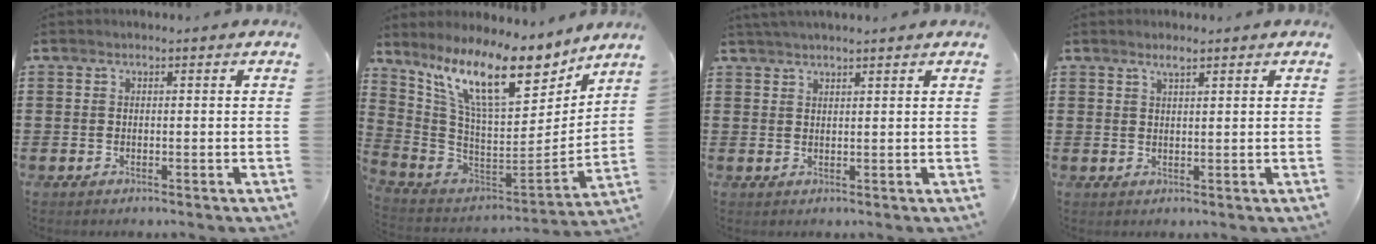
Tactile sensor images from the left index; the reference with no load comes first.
{"total": 15.2, "force": [9.8, 3.4, 11.1], "torque": [-0.246, -0.053, 0.169]}
{"total": 1.7, "force": [1.6, -0.2, 0.5], "torque": [-0.013, 0.001, 0.031]}
{"total": 1.8, "force": [1.4, 0.2, 1.2], "torque": [-0.025, 0.002, 0.025]}